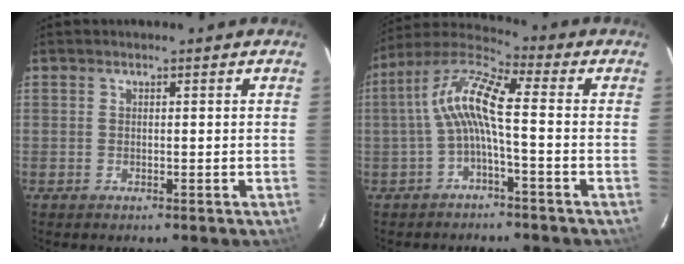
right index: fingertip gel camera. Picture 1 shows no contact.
{"total": 9.9, "force": [-1.1, 1.6, 9.7], "torque": [-0.201, 0.021, -0.026]}